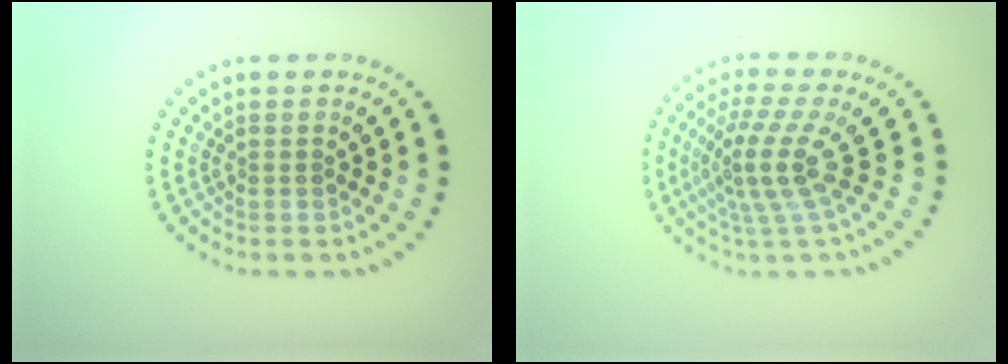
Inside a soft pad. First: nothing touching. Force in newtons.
{"total": 4.1, "press": 2.9, "slide": 2.9}